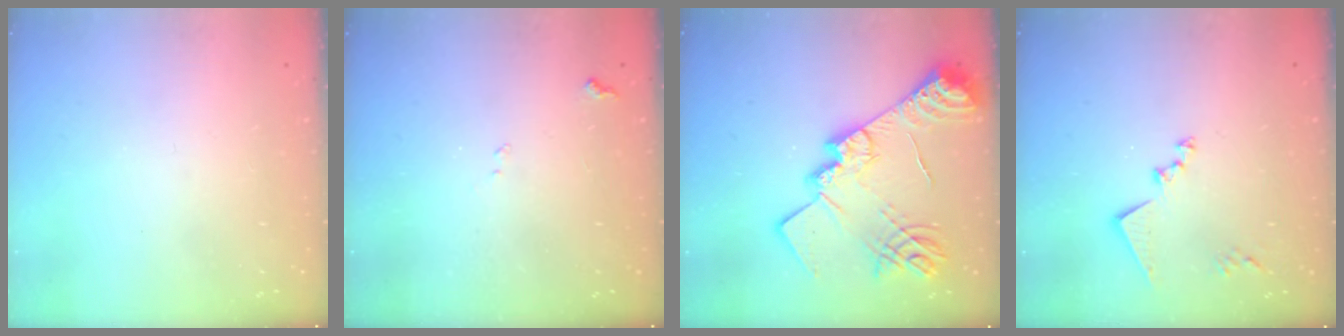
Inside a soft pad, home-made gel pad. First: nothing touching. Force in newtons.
{"total": 7.6, "press": 7.6, "slide": 0.9}
{"total": 24.3, "press": 24.2, "slide": 2.0}
{"total": 11.8, "press": 11.8, "slide": 0.7}